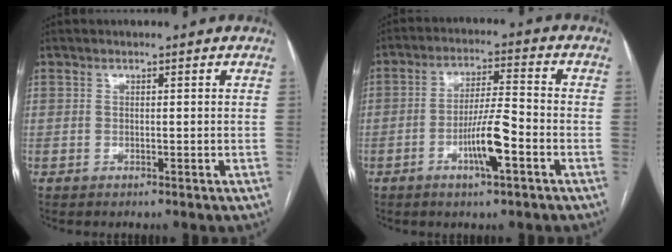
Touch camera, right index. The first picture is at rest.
{"total": 7.9, "force": [-3.2, 0.7, 7.1], "torque": [-0.133, 0.000, -0.057]}